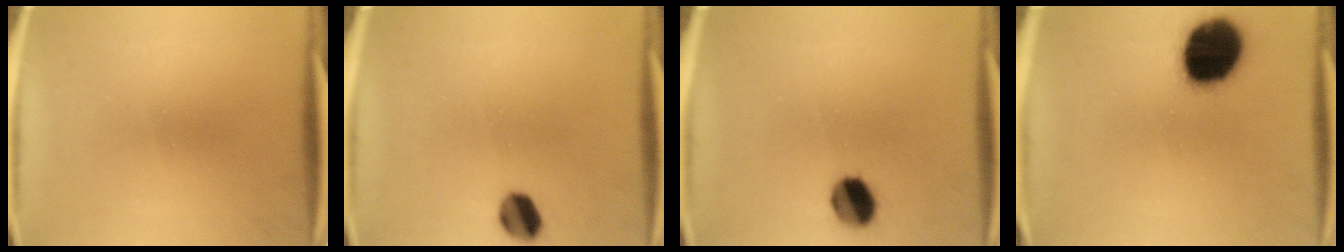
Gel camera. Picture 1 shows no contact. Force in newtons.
{"total": 5.6}
{"total": 7.5}
{"total": 19.8}